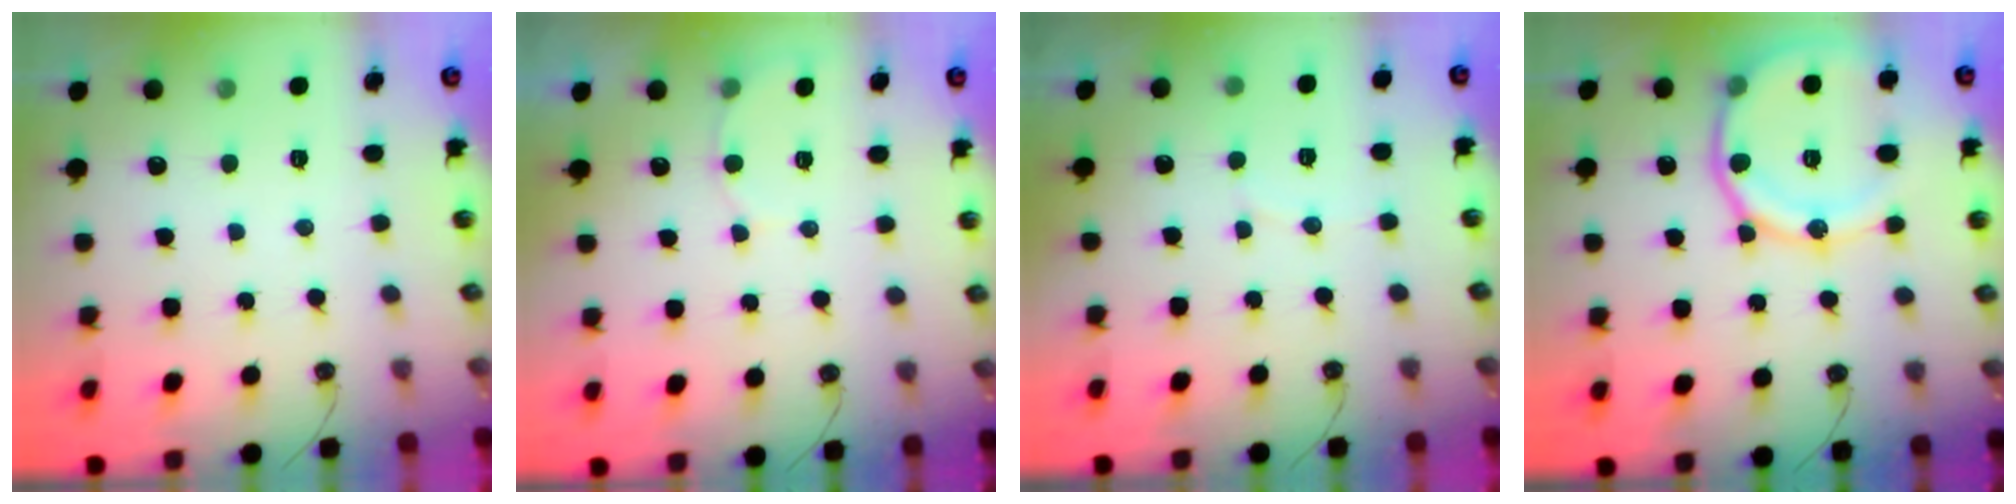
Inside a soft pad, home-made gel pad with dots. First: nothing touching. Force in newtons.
{"total": 5.0, "press": 5.0, "slide": 0.5}
{"total": 2.2, "press": 2.0, "slide": 0.9}
{"total": 15.6, "press": 15.5, "slide": 1.8}